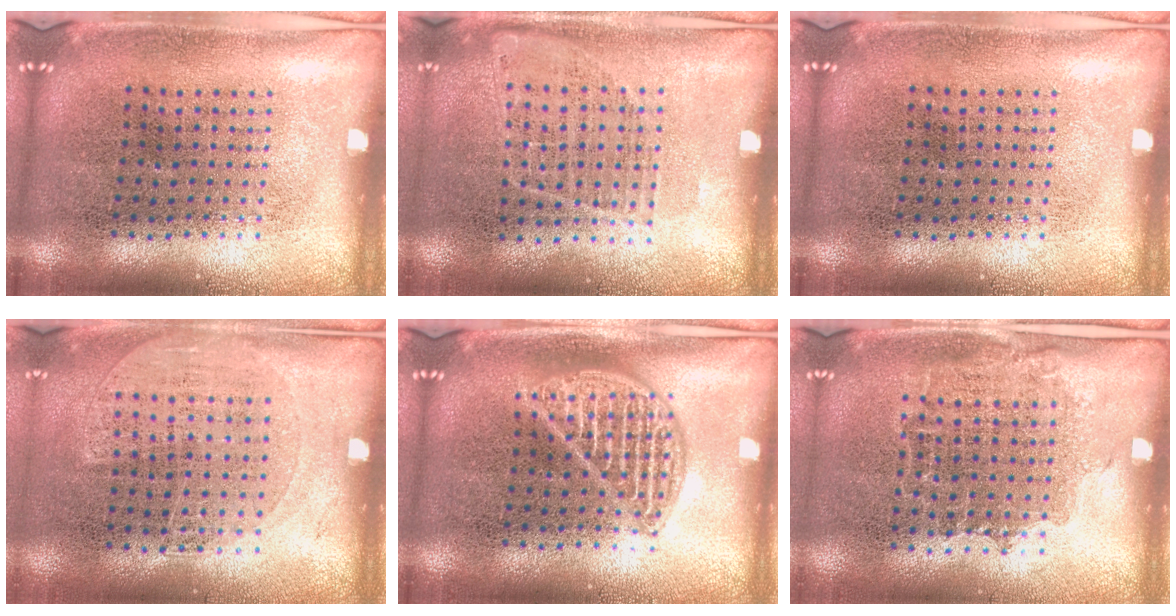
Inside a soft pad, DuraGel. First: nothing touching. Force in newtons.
{"total": 0.9, "press": 0.8, "slide": 0.4}
{"total": 0.0}
{"total": 1.2, "press": 1.0, "slide": 0.7}
{"total": 1.9, "press": 1.9, "slide": 0.3}
{"total": 1.1, "press": 0.9, "slide": 0.5}